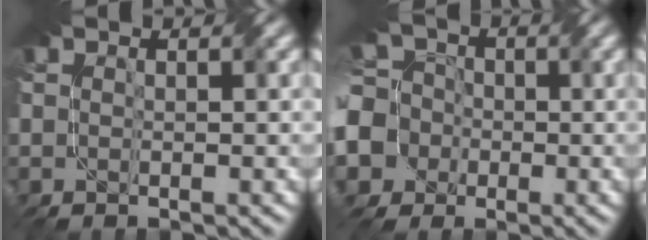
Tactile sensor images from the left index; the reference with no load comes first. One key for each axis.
{"total": 8.8, "fx": -2.6, "fy": 8.0, "fz": 2.5, "tx": -0.081, "ty": 0.002, "tz": -0.073}